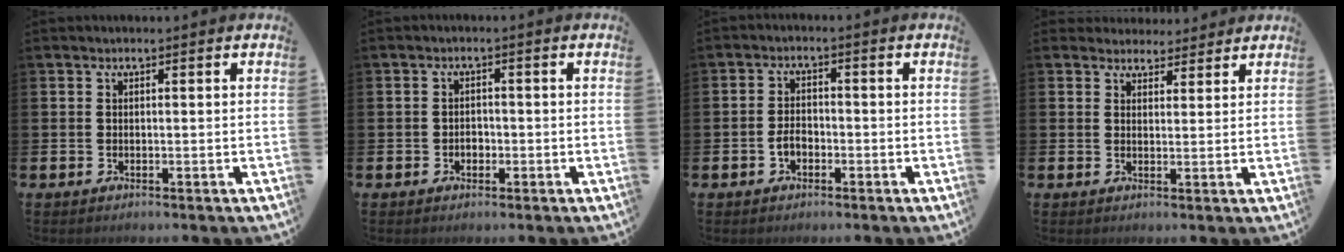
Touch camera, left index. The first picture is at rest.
{"total": 1.6, "force": [-0.6, 1.3, 0.7], "torque": [-0.006, 0.002, -0.016]}
{"total": 2.4, "force": [-1.0, 1.5, 1.5], "torque": [-0.029, 0.005, -0.022]}
{"total": 3.6, "force": [3.4, 1.3, -0.2], "torque": [0.003, -0.015, 0.061]}